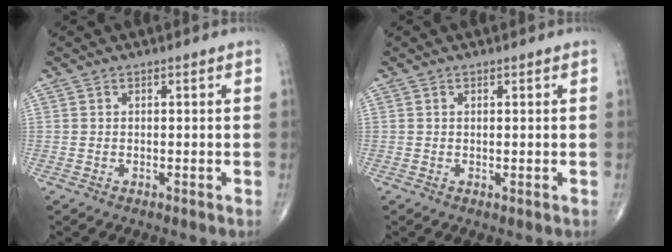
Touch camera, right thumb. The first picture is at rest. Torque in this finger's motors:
{"motor_torque": [0.04, -0.05, -0.18, -0.27, 0.00]}